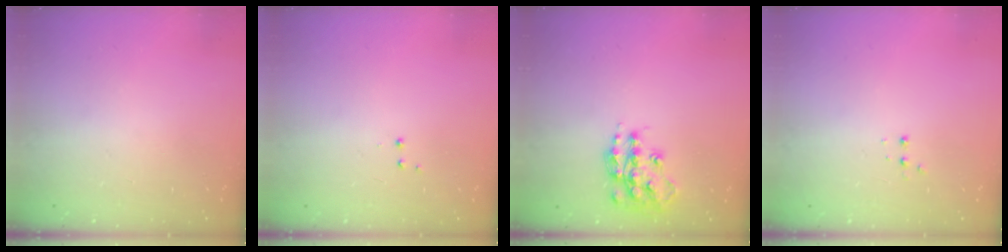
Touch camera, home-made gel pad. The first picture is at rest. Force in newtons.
{"total": 2.9, "press": 2.8, "slide": 0.7}
{"total": 14.6, "press": 14.6, "slide": 0.8}
{"total": 3.0, "press": 2.9, "slide": 0.7}